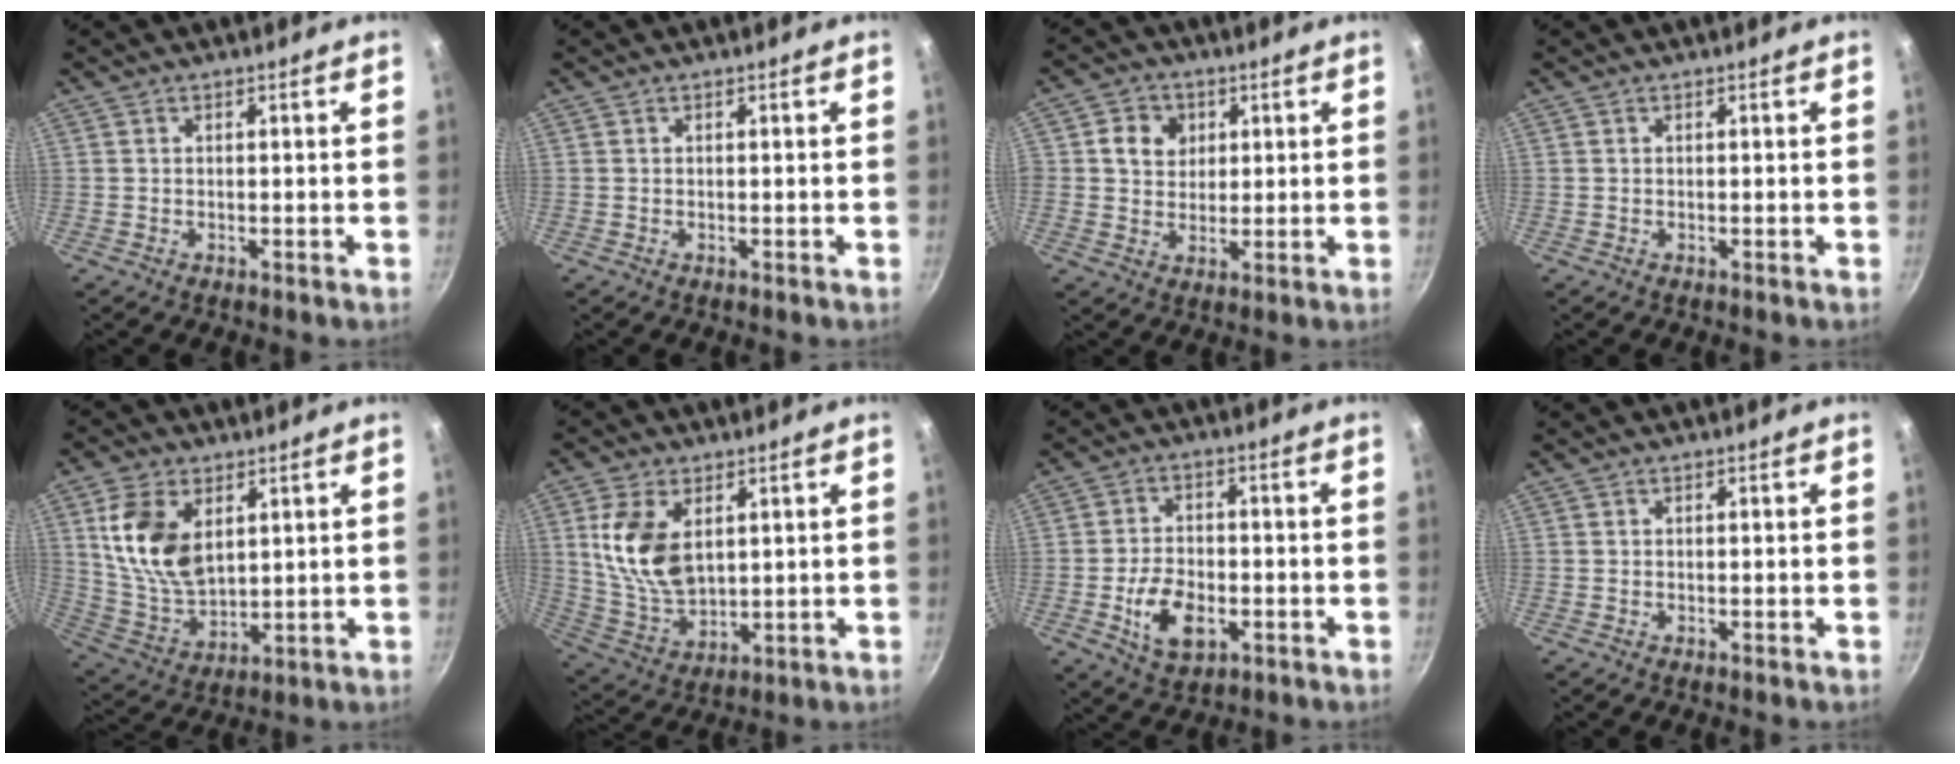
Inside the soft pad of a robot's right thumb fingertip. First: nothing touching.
{"total": 0.0}
{"total": 6.4, "force": [1.8, 5.7, 2.4], "torque": [-0.009, -0.001, 0.024]}
{"total": 0.0}
{"total": 13.7, "force": [4.3, 8.4, 9.9], "torque": [-0.174, -0.027, 0.096]}
{"total": 12.8, "force": [3.5, 7.8, 9.6], "torque": [-0.173, -0.025, 0.079]}
{"total": 9.5, "force": [-2.9, 5.7, 7.0], "torque": [-0.113, 0.013, -0.047]}
{"total": 0.0}